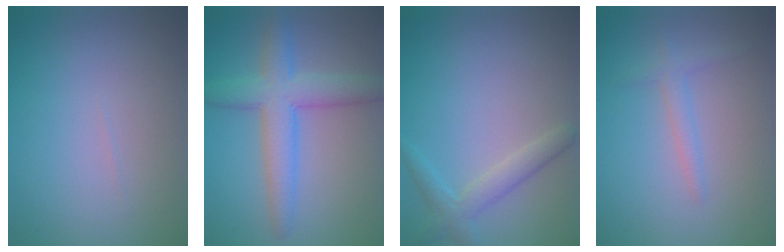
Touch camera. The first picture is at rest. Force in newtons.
{"total": 5.4, "press": 5.4, "slide": 0.1}
{"total": 2.5, "press": 2.5, "slide": 0.1}
{"total": 1.6, "press": 1.6, "slide": 0.1}